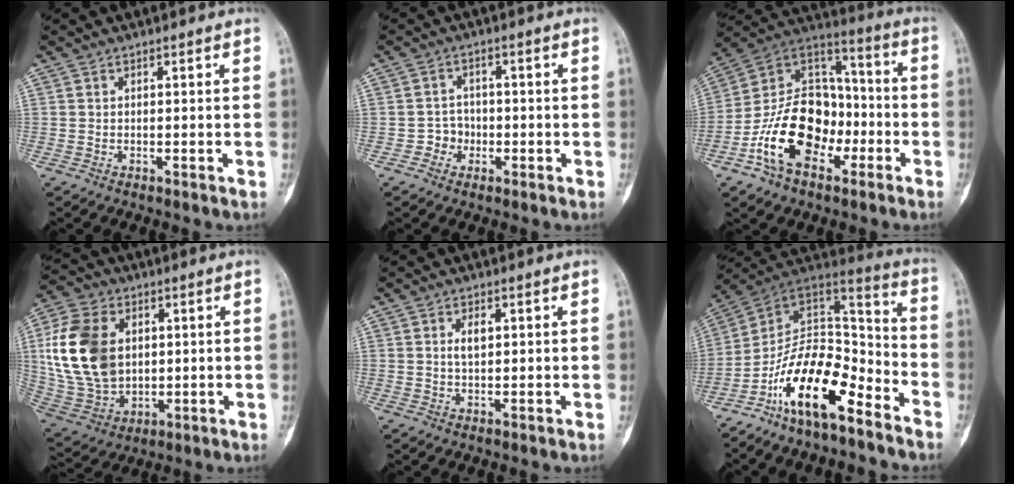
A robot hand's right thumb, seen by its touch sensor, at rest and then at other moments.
{"total": 3.2, "force": [-1.1, 2.9, 0.6], "torque": [0.011, 0.013, -0.025]}
{"total": 19.7, "force": [-7.1, 13.1, 13.0], "torque": [-0.200, 0.071, -0.129]}
{"total": 18.9, "force": [3.2, 13.4, 12.9], "torque": [-0.246, -0.004, 0.072]}
{"total": 2.7, "force": [0.8, 1.4, 2.2], "torque": [-0.036, -0.004, 0.015]}
{"total": 17.7, "force": [-10.3, 7.5, 12.3], "torque": [-0.191, 0.101, -0.182]}